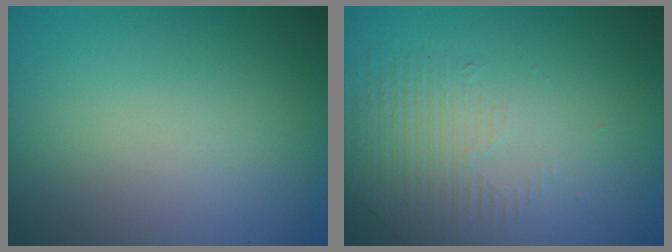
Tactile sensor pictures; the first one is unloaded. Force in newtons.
{"total": 1.7, "press": 1.3, "slide": 1.1}